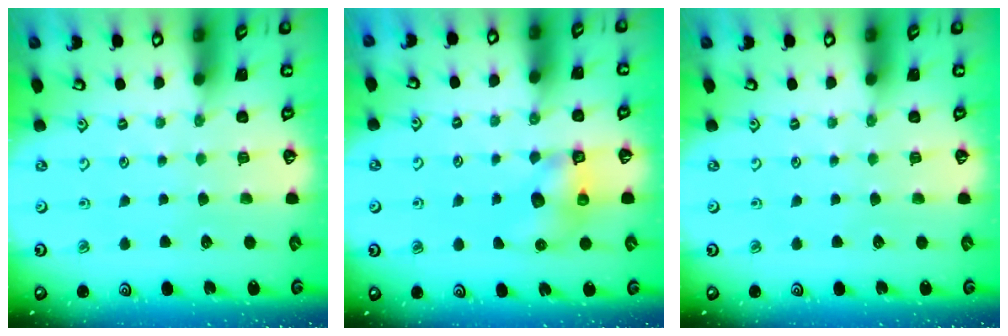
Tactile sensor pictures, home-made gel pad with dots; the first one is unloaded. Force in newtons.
{"total": 7.9, "press": 7.8, "slide": 0.5}
{"total": 0.0}